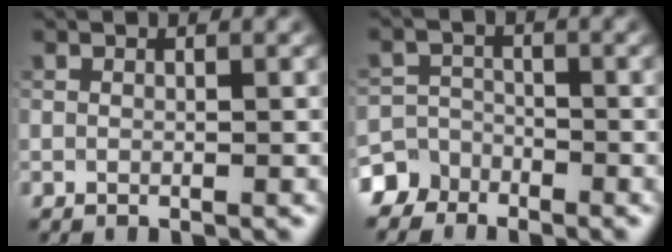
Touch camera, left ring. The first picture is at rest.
{"total": 5.8, "force": [-4.4, 3.7, 0.2], "torque": [0.014, -0.011, -0.085]}